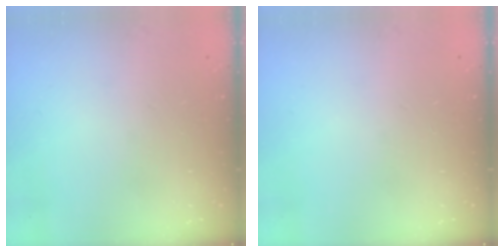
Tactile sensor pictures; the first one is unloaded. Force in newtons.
{"total": 0.0}